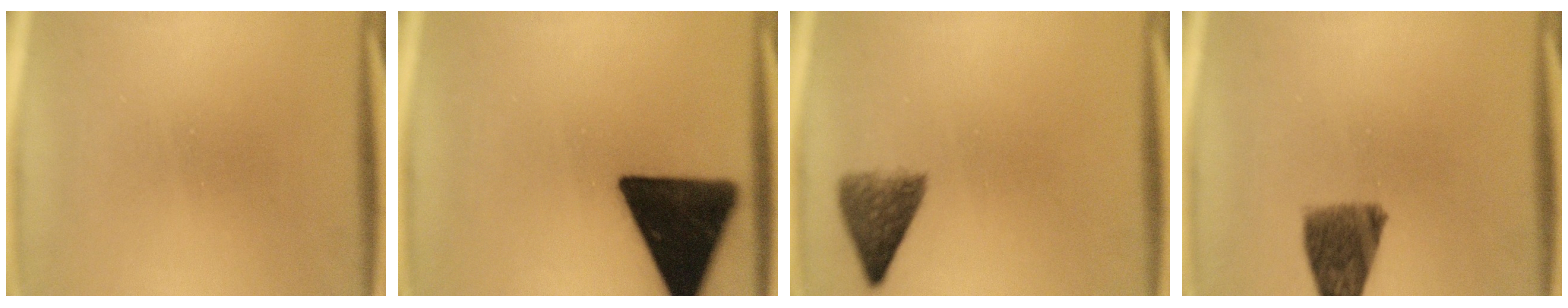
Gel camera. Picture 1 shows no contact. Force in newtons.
{"total": 18.6}
{"total": 5.2}
{"total": 8.3}